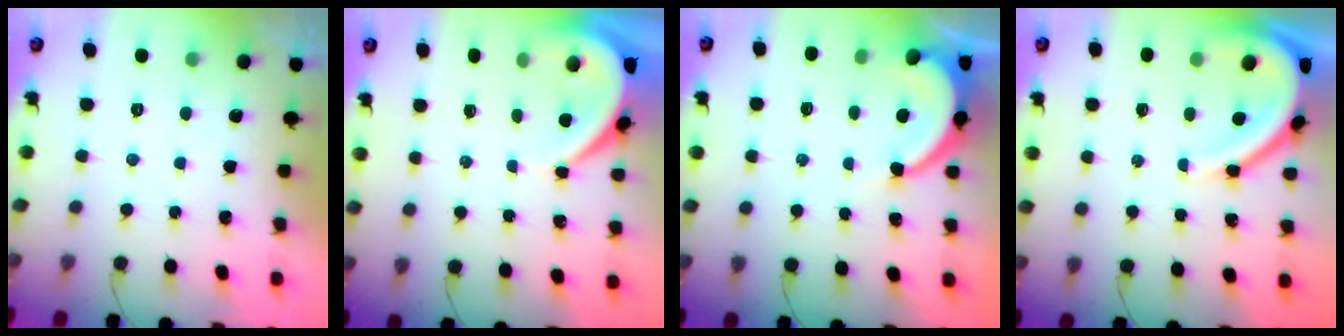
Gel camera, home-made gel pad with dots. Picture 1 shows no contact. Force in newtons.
{"total": 5.6, "press": 5.5, "slide": 0.6}
{"total": 7.5, "press": 7.4, "slide": 1.1}
{"total": 9.7, "press": 9.6, "slide": 0.9}